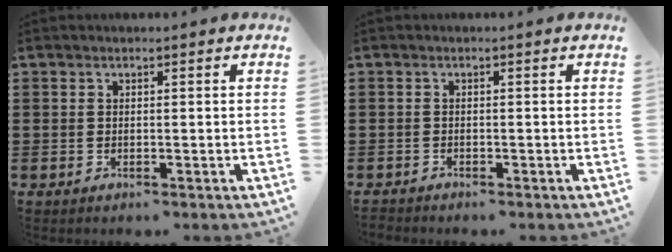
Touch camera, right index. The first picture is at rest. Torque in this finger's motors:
{"motor_torque": [-2.14, 0.00, -1.05, -0.21]}